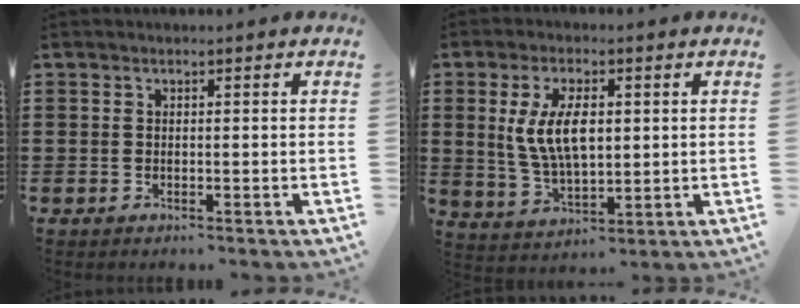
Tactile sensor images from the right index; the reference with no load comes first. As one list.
[{"total": 8.6, "force": [1.4, 4.0, 7.5], "torque": [-0.161, 0.007, 0.021]}]